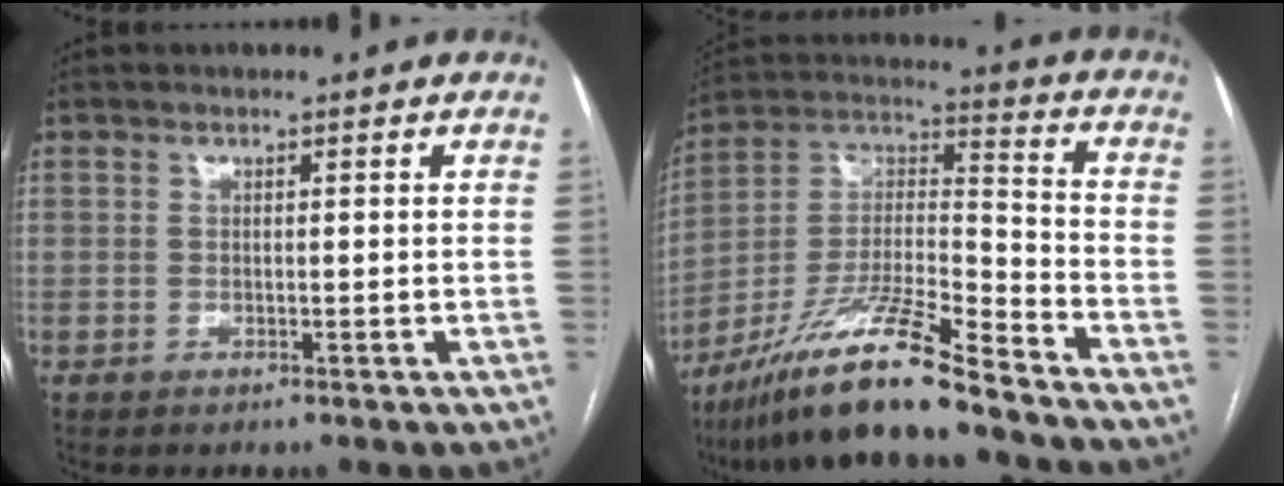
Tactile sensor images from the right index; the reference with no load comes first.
{"total": 17.0, "force": [-13.0, 0.8, 10.9], "torque": [-0.209, -0.005, -0.233]}